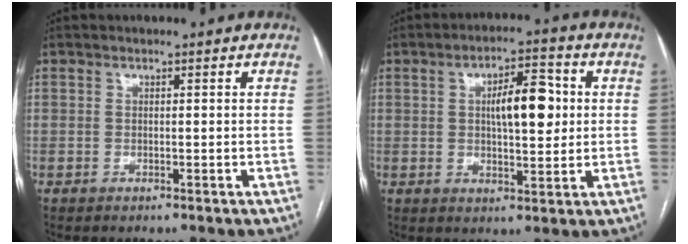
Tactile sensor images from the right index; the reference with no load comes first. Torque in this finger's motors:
{"motor_torque": [0.33, 0.06, 0.52, 0.08]}